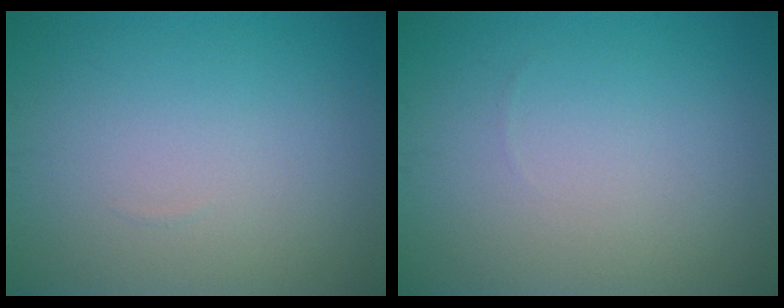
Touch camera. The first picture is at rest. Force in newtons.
{"total": 0.0}